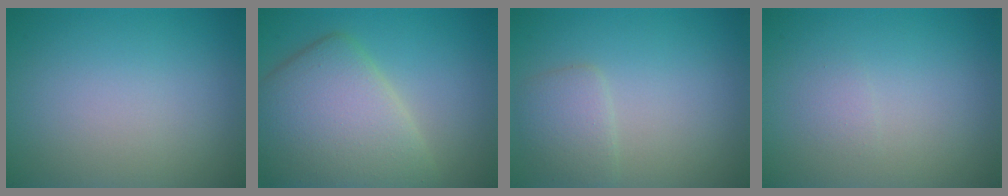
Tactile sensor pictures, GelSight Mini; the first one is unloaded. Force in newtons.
{"total": 8.4, "press": 8.4, "slide": 0.4}
{"total": 2.2, "press": 2.2, "slide": 0.1}
{"total": 0.7, "press": 0.7, "slide": 0.0}